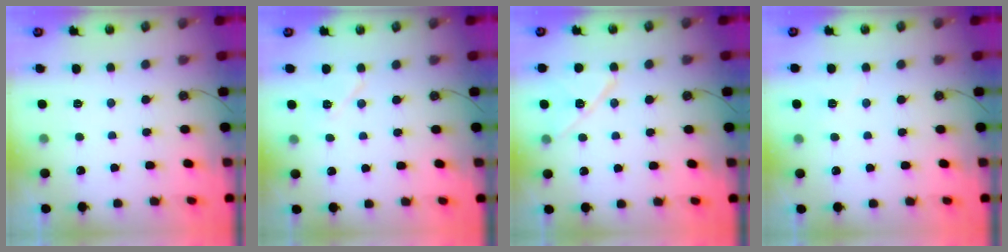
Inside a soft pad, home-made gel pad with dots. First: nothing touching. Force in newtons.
{"total": 8.3, "press": 4.5, "slide": 6.9}
{"total": 11.1, "press": 11.0, "slide": 1.7}
{"total": 2.6, "press": 2.3, "slide": 1.2}